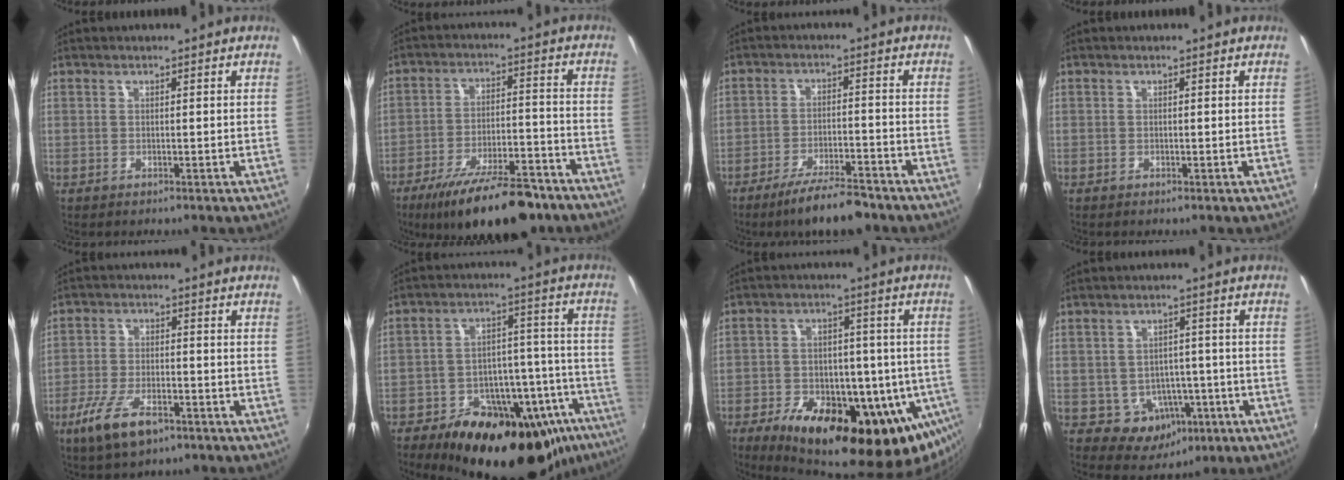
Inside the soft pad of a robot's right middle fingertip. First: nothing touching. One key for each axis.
{"total": 18.7, "fx": -13.9, "fy": 5.8, "fz": 10.9, "tx": -0.196, "ty": -0.022, "tz": -0.205}
{"total": 9.3, "fx": -7.5, "fy": 1.9, "fz": 5.2, "tx": -0.106, "ty": -0.010, "tz": -0.122}
{"total": 0.0}
{"total": 9.7, "fx": -5.7, "fy": 3.9, "fz": 6.9, "tx": -0.161, "ty": -0.022, "tz": -0.102}
{"total": 28.2, "fx": -18.8, "fy": 13.7, "fz": 15.9, "tx": -0.244, "ty": 0.018, "tz": -0.246}
{"total": 24.8, "fx": -11.5, "fy": 12.5, "fz": 18.1, "tx": -0.317, "ty": -0.036, "tz": -0.151}
{"total": 8.4, "fx": -2.9, "fy": 7.2, "fz": 3.2, "tx": -0.075, "ty": 0.011, "tz": -0.016}